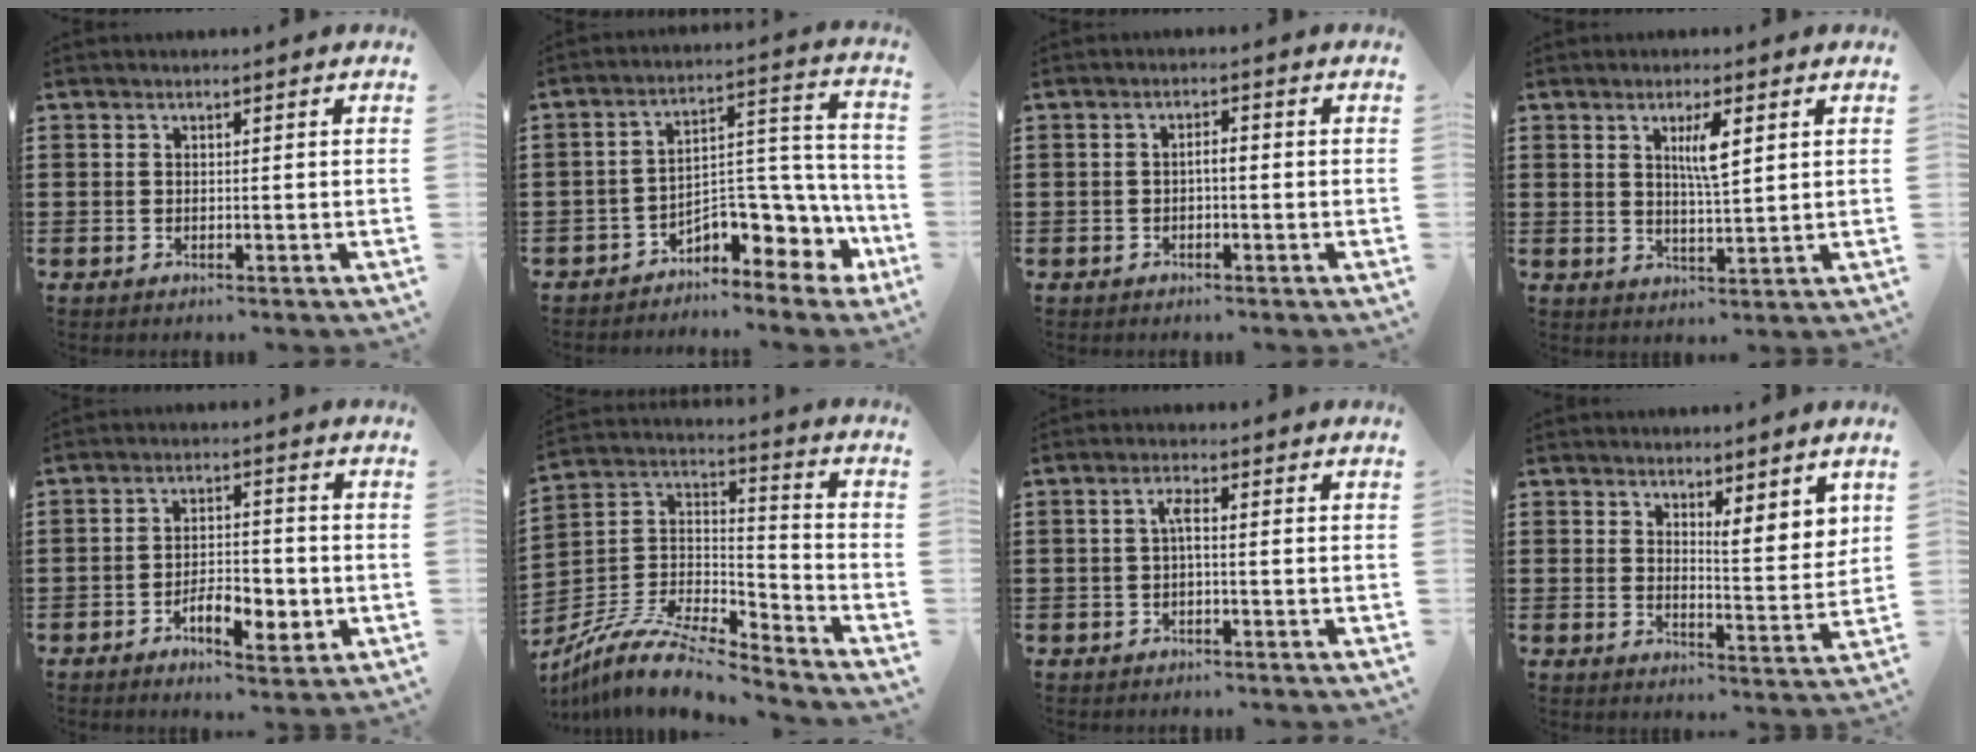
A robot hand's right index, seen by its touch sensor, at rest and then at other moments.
{"total": 7.1, "force": [-2.9, 4.7, 4.4], "torque": [-0.066, -0.023, -0.050]}
{"total": 1.6, "force": [-0.5, 0.5, 1.5], "torque": [-0.028, 0.002, -0.011]}
{"total": 4.6, "force": [1.7, 1.0, 4.1], "torque": [-0.070, 0.000, 0.022]}
{"total": 6.5, "force": [-2.8, 3.0, 5.1], "torque": [-0.081, 0.006, -0.052]}
{"total": 10.2, "force": [-8.7, 2.7, 4.6], "torque": [-0.100, 0.016, -0.176]}
{"total": 2.1, "force": [-0.2, 0.4, 2.1], "torque": [-0.042, 0.005, -0.006]}
{"total": 4.4, "force": [3.8, 1.1, 2.0], "torque": [-0.036, -0.014, 0.065]}